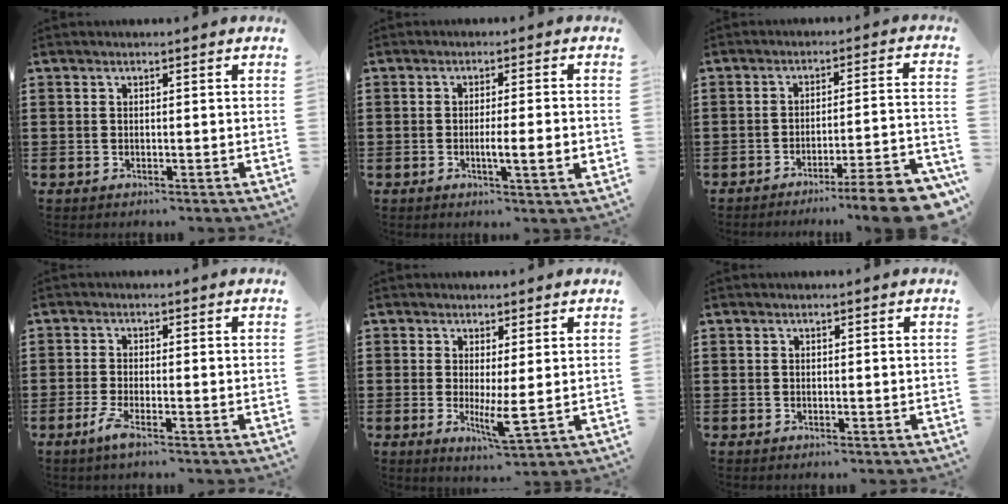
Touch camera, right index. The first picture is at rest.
{"total": 4.5, "force": [-1.0, 0.2, 4.4], "torque": [-0.065, -0.012, -0.020]}
{"total": 7.6, "force": [-6.0, -0.3, 4.7], "torque": [-0.069, -0.004, -0.113]}
{"total": 2.8, "force": [-1.7, 0.1, 2.2], "torque": [-0.059, -0.014, -0.036]}
{"total": 4.3, "force": [0.1, 0.8, 4.2], "torque": [-0.071, -0.012, 0.004]}
{"total": 0.0}